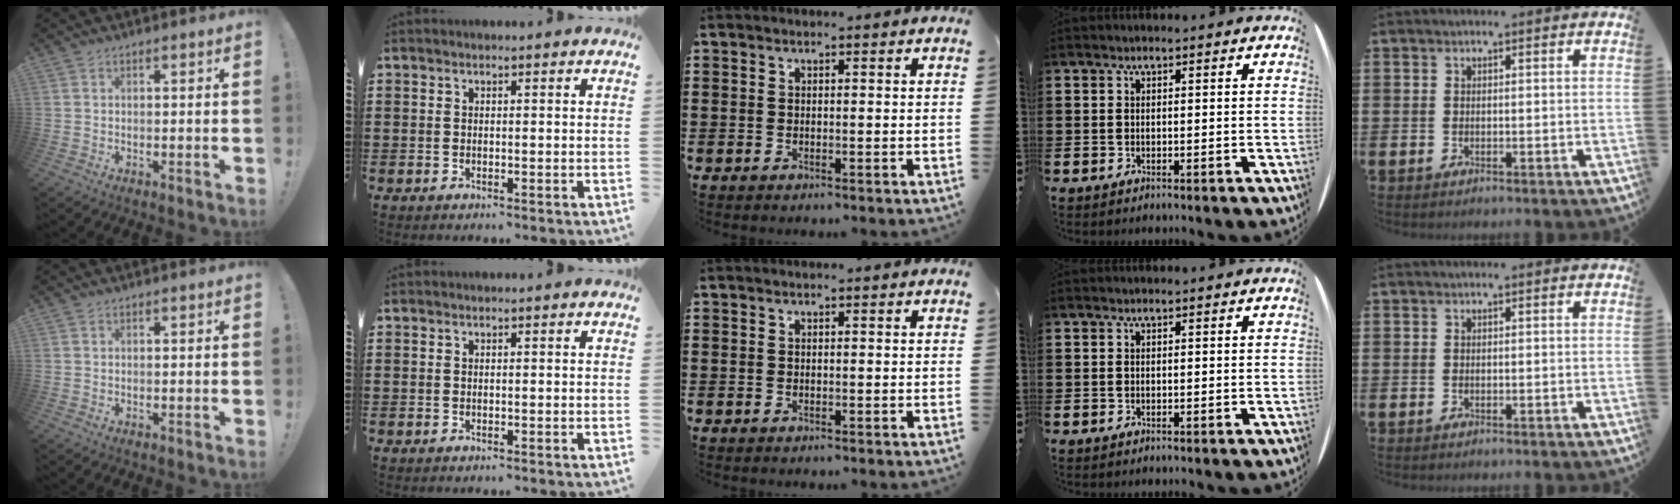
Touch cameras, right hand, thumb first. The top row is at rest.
{}